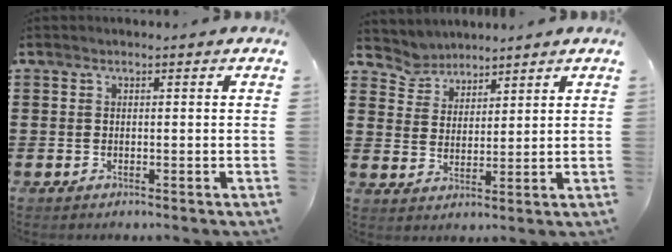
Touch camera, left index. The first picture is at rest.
{"total": 4.2, "force": [3.7, 1.7, -0.7], "torque": [-0.010, -0.012, 0.069]}